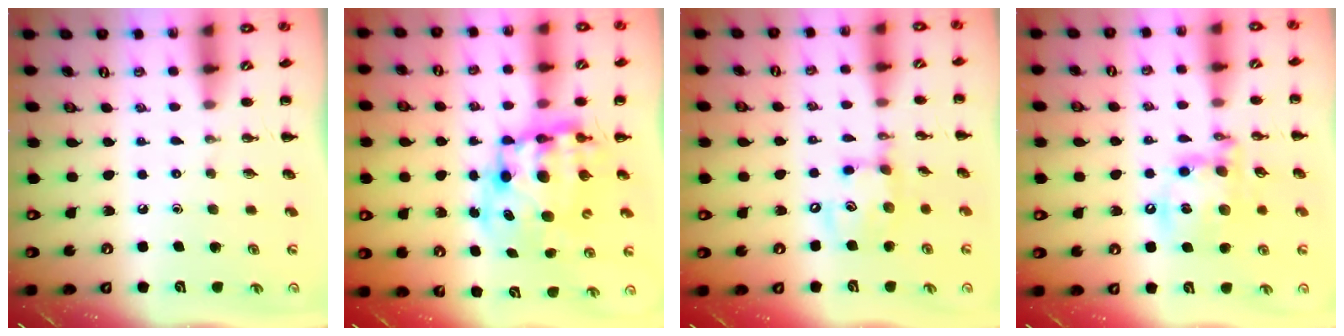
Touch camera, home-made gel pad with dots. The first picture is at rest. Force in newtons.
{"total": 11.8, "press": 11.5, "slide": 2.9}
{"total": 11.6, "press": 11.4, "slide": 2.0}
{"total": 14.2, "press": 13.9, "slide": 3.0}